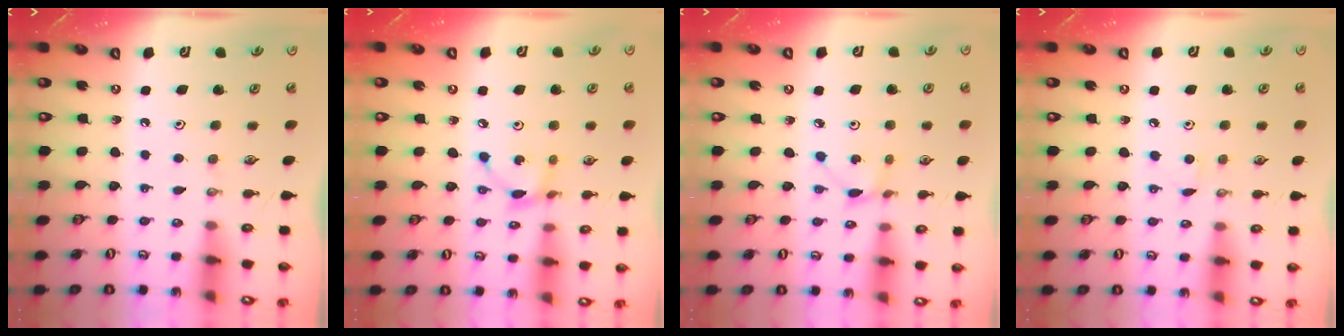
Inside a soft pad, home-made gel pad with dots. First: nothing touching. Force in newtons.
{"total": 4.9, "press": 4.9, "slide": 0.1}
{"total": 1.8, "press": 1.8, "slide": 0.3}
{"total": 2.8, "press": 2.8, "slide": 0.3}